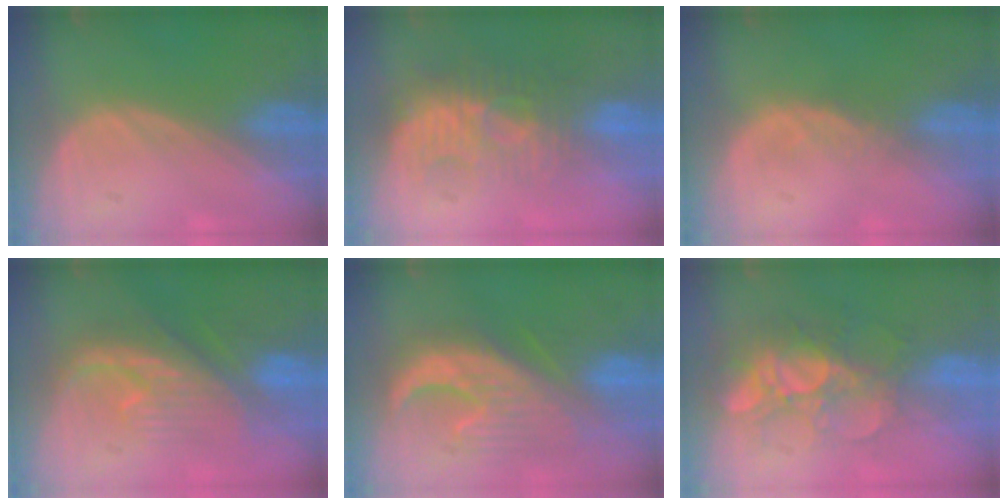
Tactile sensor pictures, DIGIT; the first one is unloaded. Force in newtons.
{"total": 8.6, "press": 8.1, "slide": 2.9}
{"total": 1.1, "press": 1.1, "slide": 0.2}
{"total": 8.1, "press": 8.1, "slide": 1.0}
{"total": 10.0, "press": 9.8, "slide": 1.9}
{"total": 9.7, "press": 8.5, "slide": 4.6}